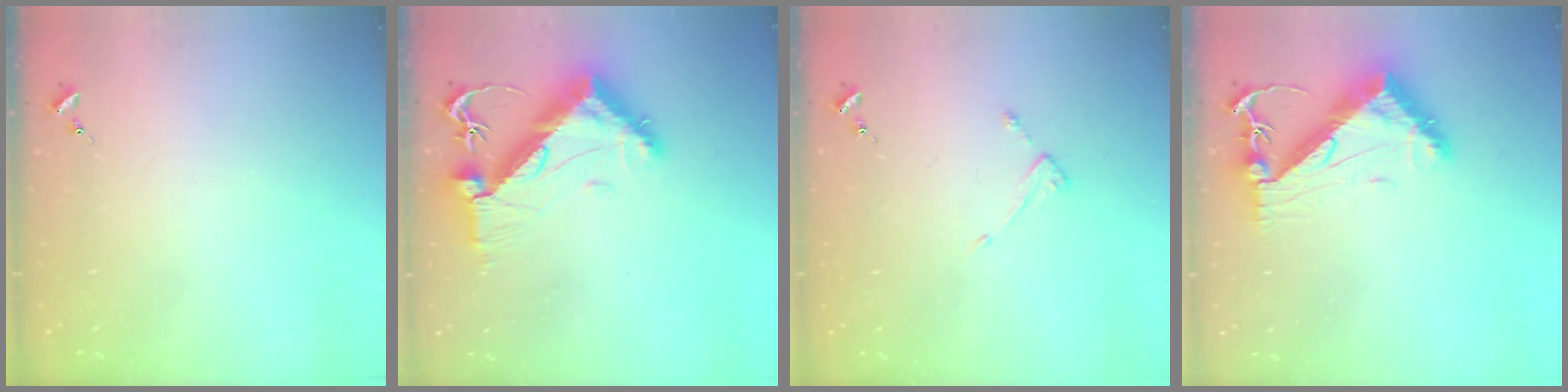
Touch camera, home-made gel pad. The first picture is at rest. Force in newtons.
{"total": 12.1, "press": 12.0, "slide": 1.7}
{"total": 2.6, "press": 2.6, "slide": 0.3}
{"total": 9.5, "press": 9.5, "slide": 1.1}